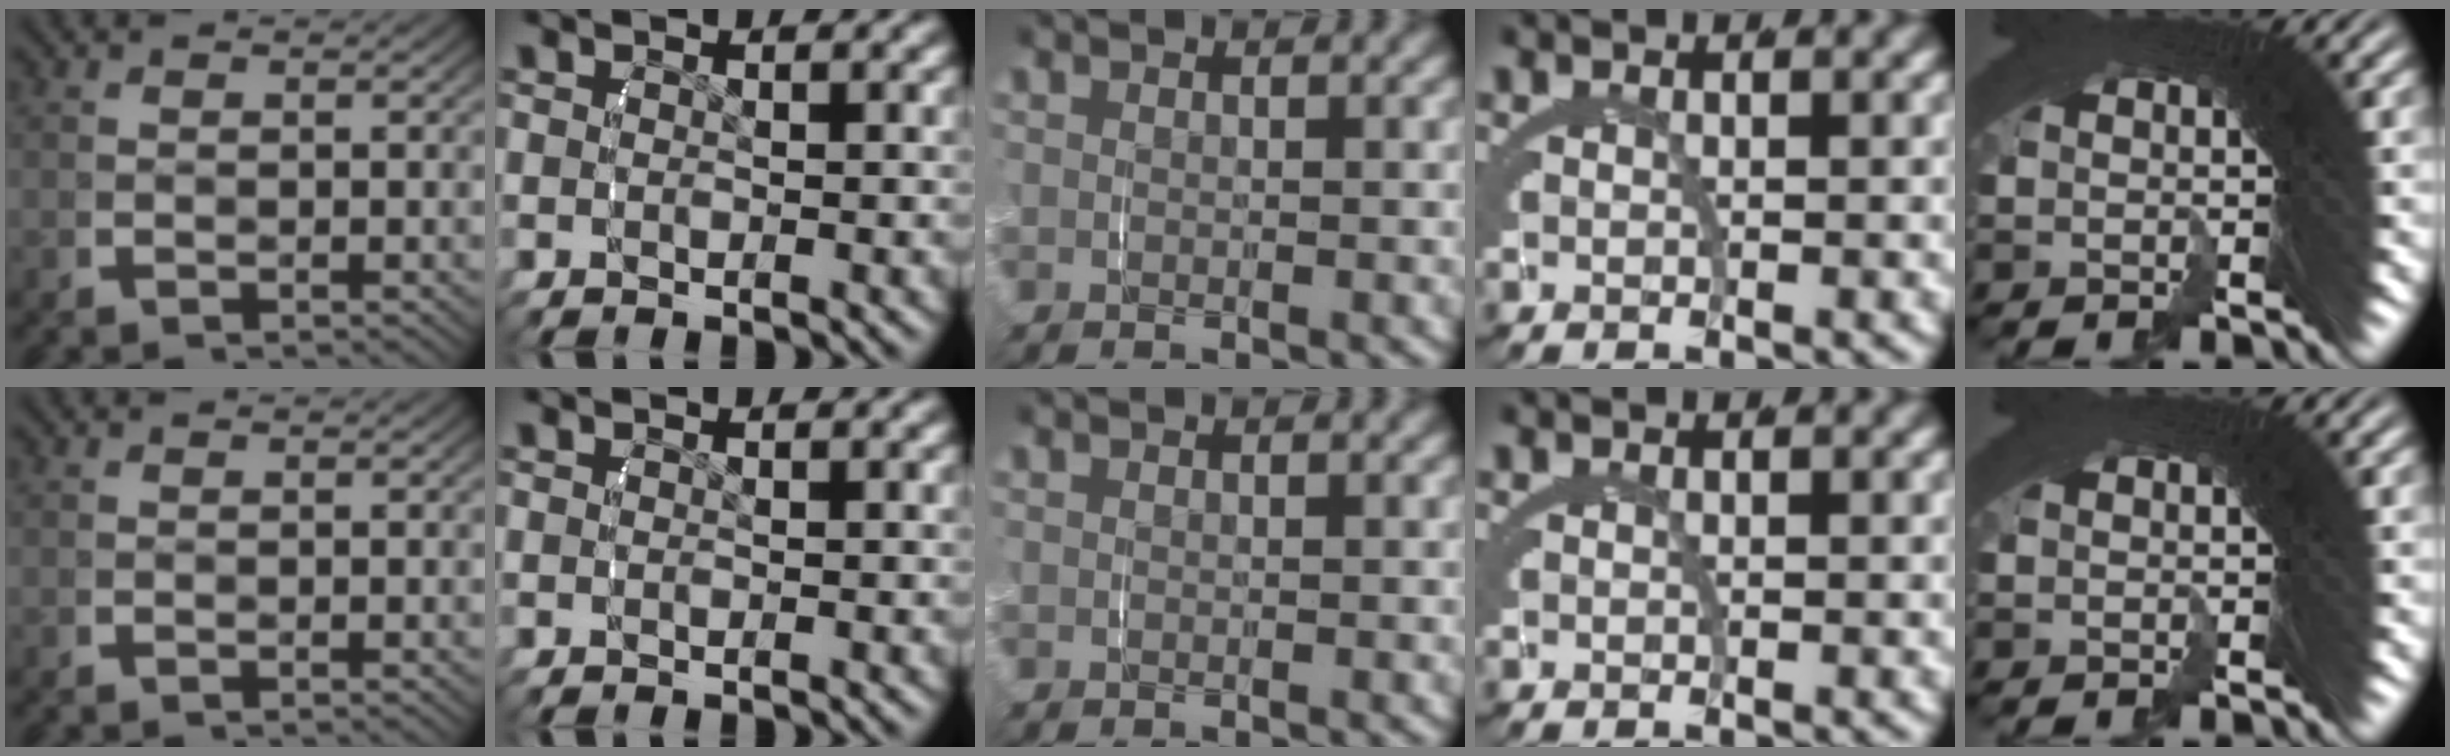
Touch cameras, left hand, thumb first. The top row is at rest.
{}